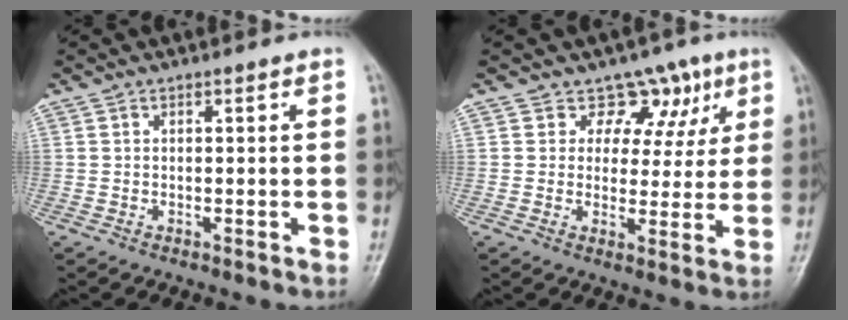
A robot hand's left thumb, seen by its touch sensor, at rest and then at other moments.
{"total": 7.5, "force": [4.4, 5.8, 1.9], "torque": [0.029, -0.013, 0.058]}